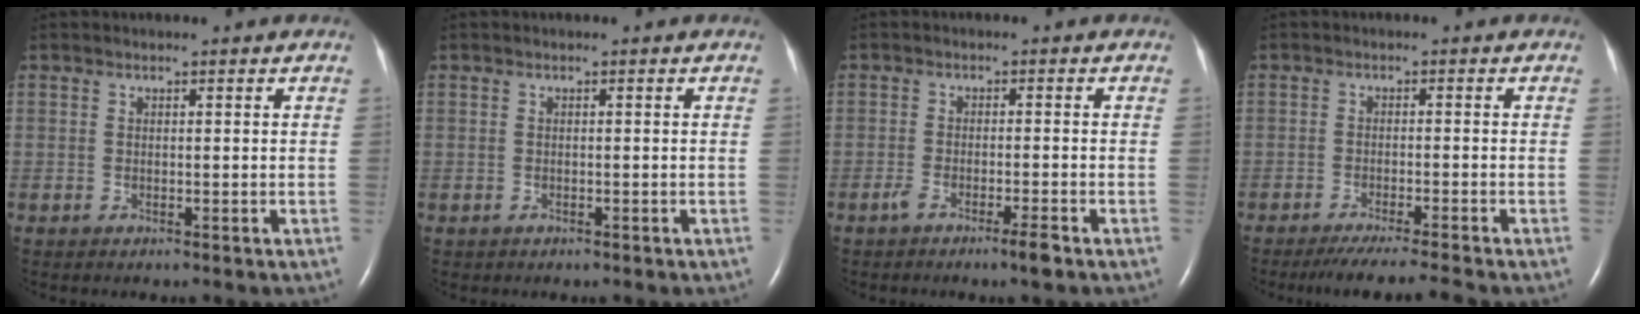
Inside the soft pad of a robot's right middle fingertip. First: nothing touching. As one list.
[{"total": 0.0}, {"total": 3.3, "force": [-2.2, 0.0, 2.4], "torque": [-0.049, -0.005, -0.041]}, {"total": 6.8, "force": [-6.0, -1.6, 2.7], "torque": [-0.033, -0.019, -0.096]}]